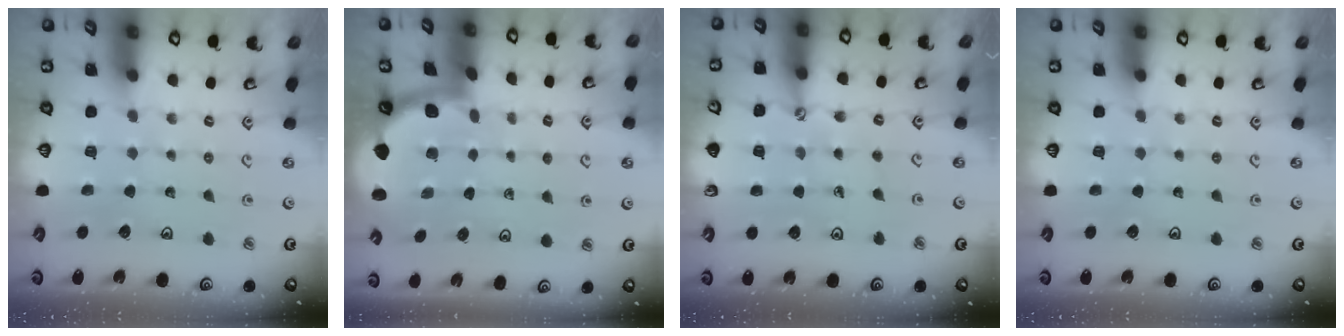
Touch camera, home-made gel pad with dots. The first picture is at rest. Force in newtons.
{"total": 1.7, "press": 1.7, "slide": 0.1}
{"total": 1.2, "press": 1.2, "slide": 0.2}
{"total": 0.0}